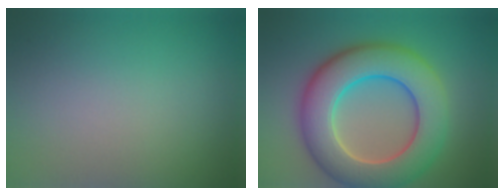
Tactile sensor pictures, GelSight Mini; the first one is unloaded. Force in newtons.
{"total": 10.8, "press": 10.8, "slide": 0.4}